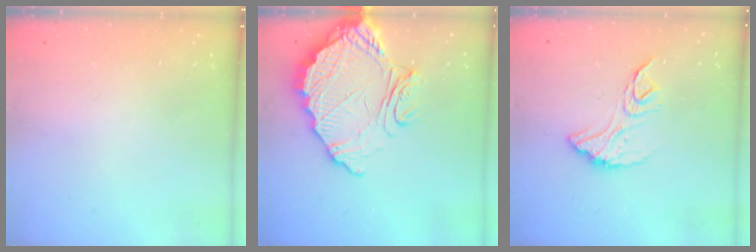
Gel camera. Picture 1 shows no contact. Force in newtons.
{"total": 15.7, "press": 15.6, "slide": 1.4}
{"total": 12.1, "press": 12.1, "slide": 0.7}